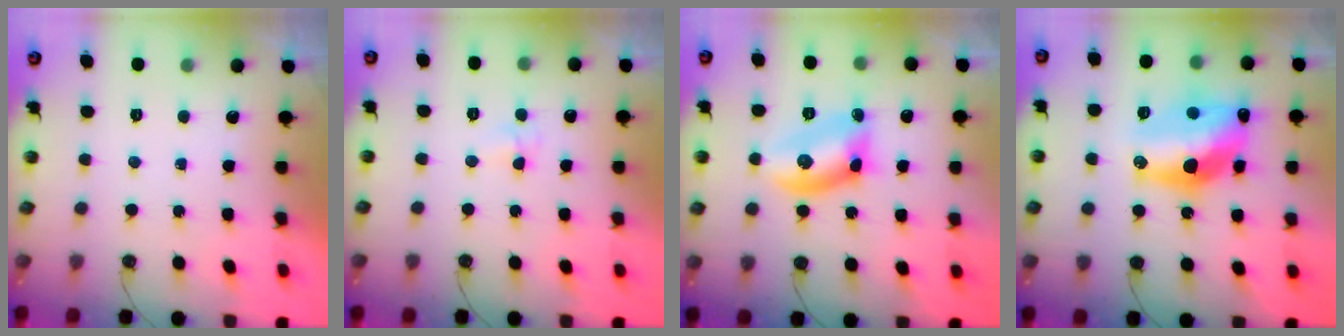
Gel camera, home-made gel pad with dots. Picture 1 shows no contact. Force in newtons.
{"total": 3.6, "press": 3.6, "slide": 0.6}
{"total": 10.0, "press": 10.0, "slide": 0.7}
{"total": 17.3, "press": 16.7, "slide": 4.5}